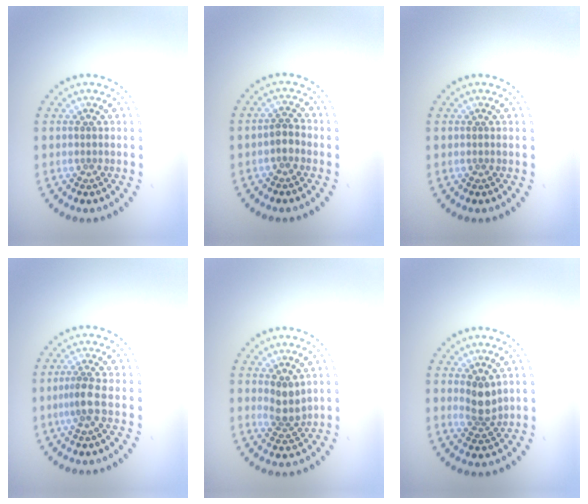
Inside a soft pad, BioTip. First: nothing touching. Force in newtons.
{"total": 1.4, "press": 1.3, "slide": 0.4}
{"total": 0.0}
{"total": 2.0, "press": 1.6, "slide": 1.2}
{"total": 2.2, "press": 1.7, "slide": 1.3}
{"total": 2.4, "press": 1.9, "slide": 1.4}